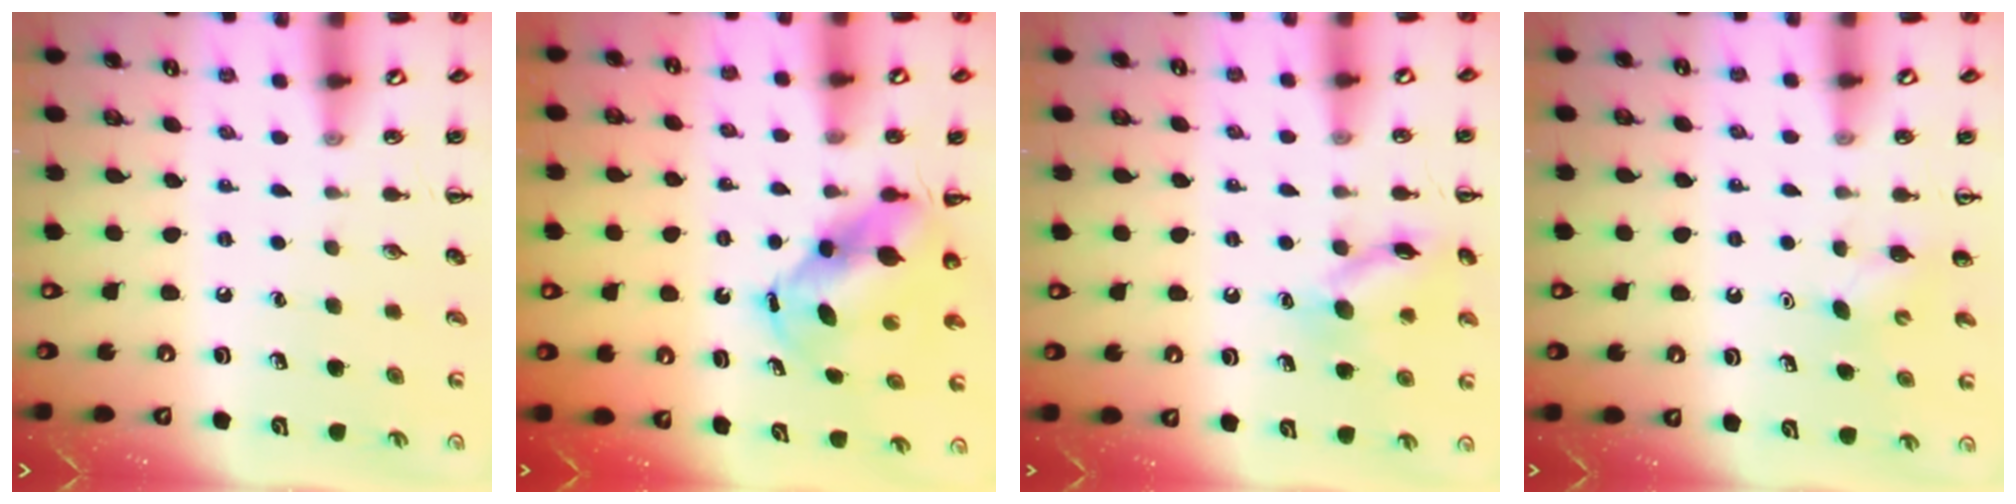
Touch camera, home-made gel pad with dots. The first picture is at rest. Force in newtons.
{"total": 7.0, "press": 6.8, "slide": 1.7}
{"total": 12.0, "press": 12.0, "slide": 0.6}
{"total": 2.7, "press": 2.6, "slide": 0.7}